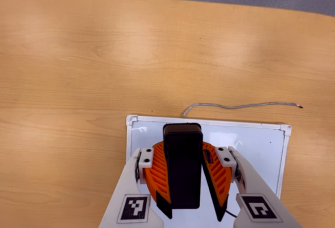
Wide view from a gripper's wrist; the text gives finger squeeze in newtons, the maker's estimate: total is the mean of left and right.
{"total": 11.2, "left": 10.6, "right": 11.9}